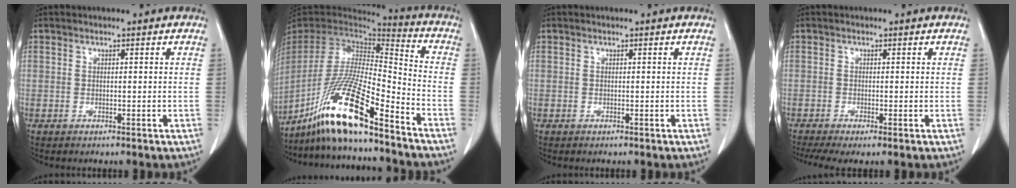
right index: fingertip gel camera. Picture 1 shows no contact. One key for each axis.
{"total": 18.0, "fx": -12.6, "fy": 1.1, "fz": 12.8, "tx": -0.265, "ty": -0.026, "tz": -0.237}
{"total": 0.0}
{"total": 5.0, "fx": -3.2, "fy": 1.1, "fz": 3.6, "tx": -0.065, "ty": -0.011, "tz": -0.056}